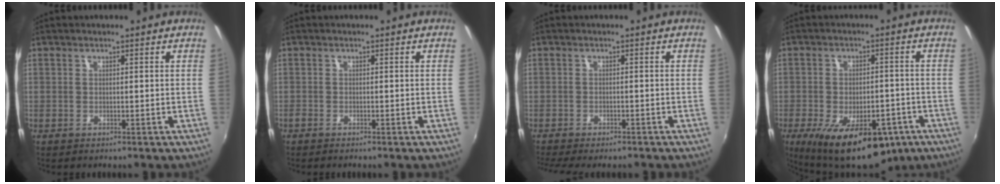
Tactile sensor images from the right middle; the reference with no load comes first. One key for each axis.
{"total": 0.7, "fx": -0.7, "fy": 0.1, "fz": 0.2, "tx": -0.005, "ty": -0.003, "tz": -0.016}
{"total": 6.4, "fx": -5.5, "fy": 1.3, "fz": 2.9, "tx": -0.071, "ty": -0.025, "tz": -0.088}
{"total": 17.4, "fx": -9.8, "fy": 8.2, "fz": 11.8, "tx": -0.219, "ty": -0.031, "tz": -0.133}